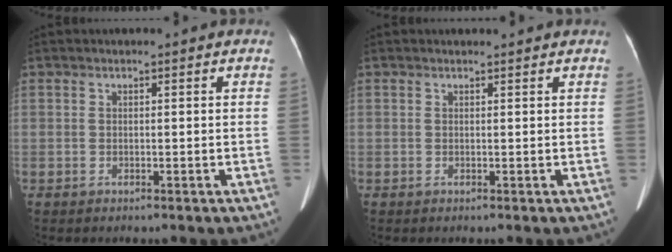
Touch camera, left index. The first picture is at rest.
{"total": 1.2, "force": [1.2, 0.3, 0.1], "torque": [-0.014, 0.012, 0.013]}